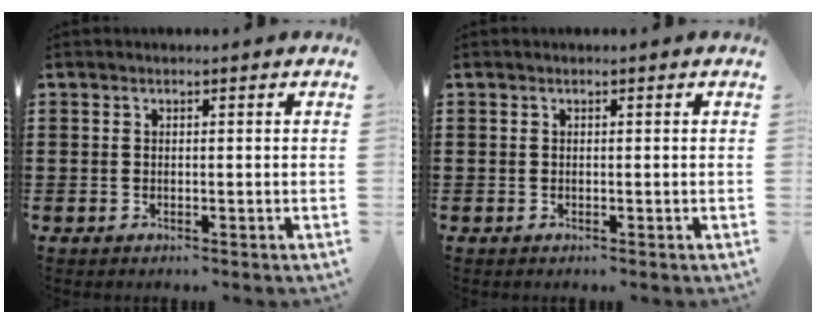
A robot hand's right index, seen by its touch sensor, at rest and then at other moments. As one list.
[{"total": 0.0}]